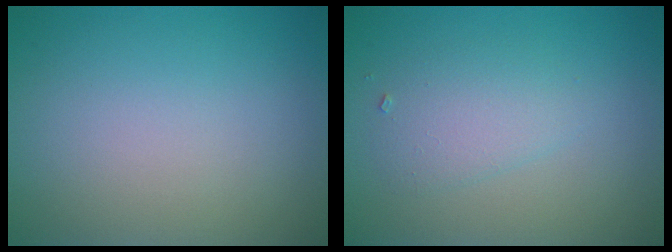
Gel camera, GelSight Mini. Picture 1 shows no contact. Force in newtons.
{"total": 2.3, "press": 2.3, "slide": 0.2}